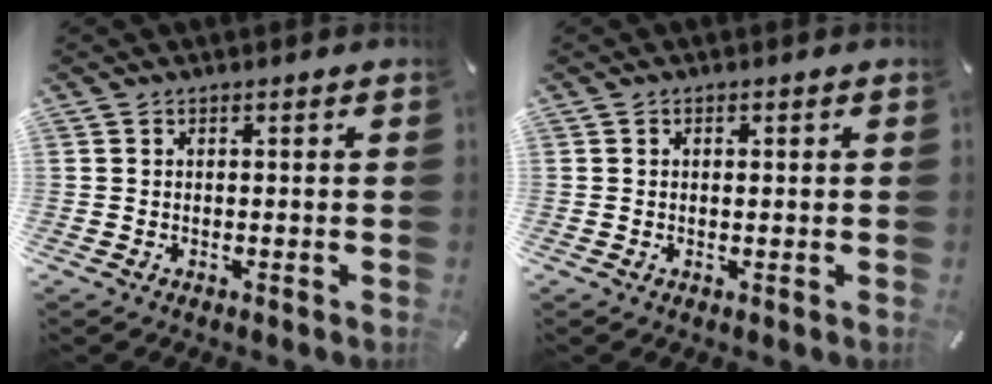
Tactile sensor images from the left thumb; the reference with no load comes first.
{"total": 0.7, "force": [0.1, 0.4, 0.5], "torque": [-0.011, 0.002, 0.001]}